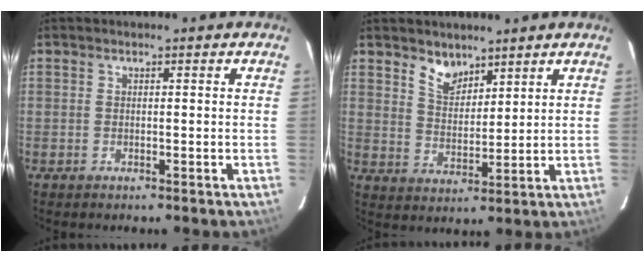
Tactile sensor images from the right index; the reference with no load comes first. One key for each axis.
{"total": 5.6, "fx": 4.3, "fy": 2.9, "fz": 2.1, "tx": -0.031, "ty": 0.004, "tz": 0.084}